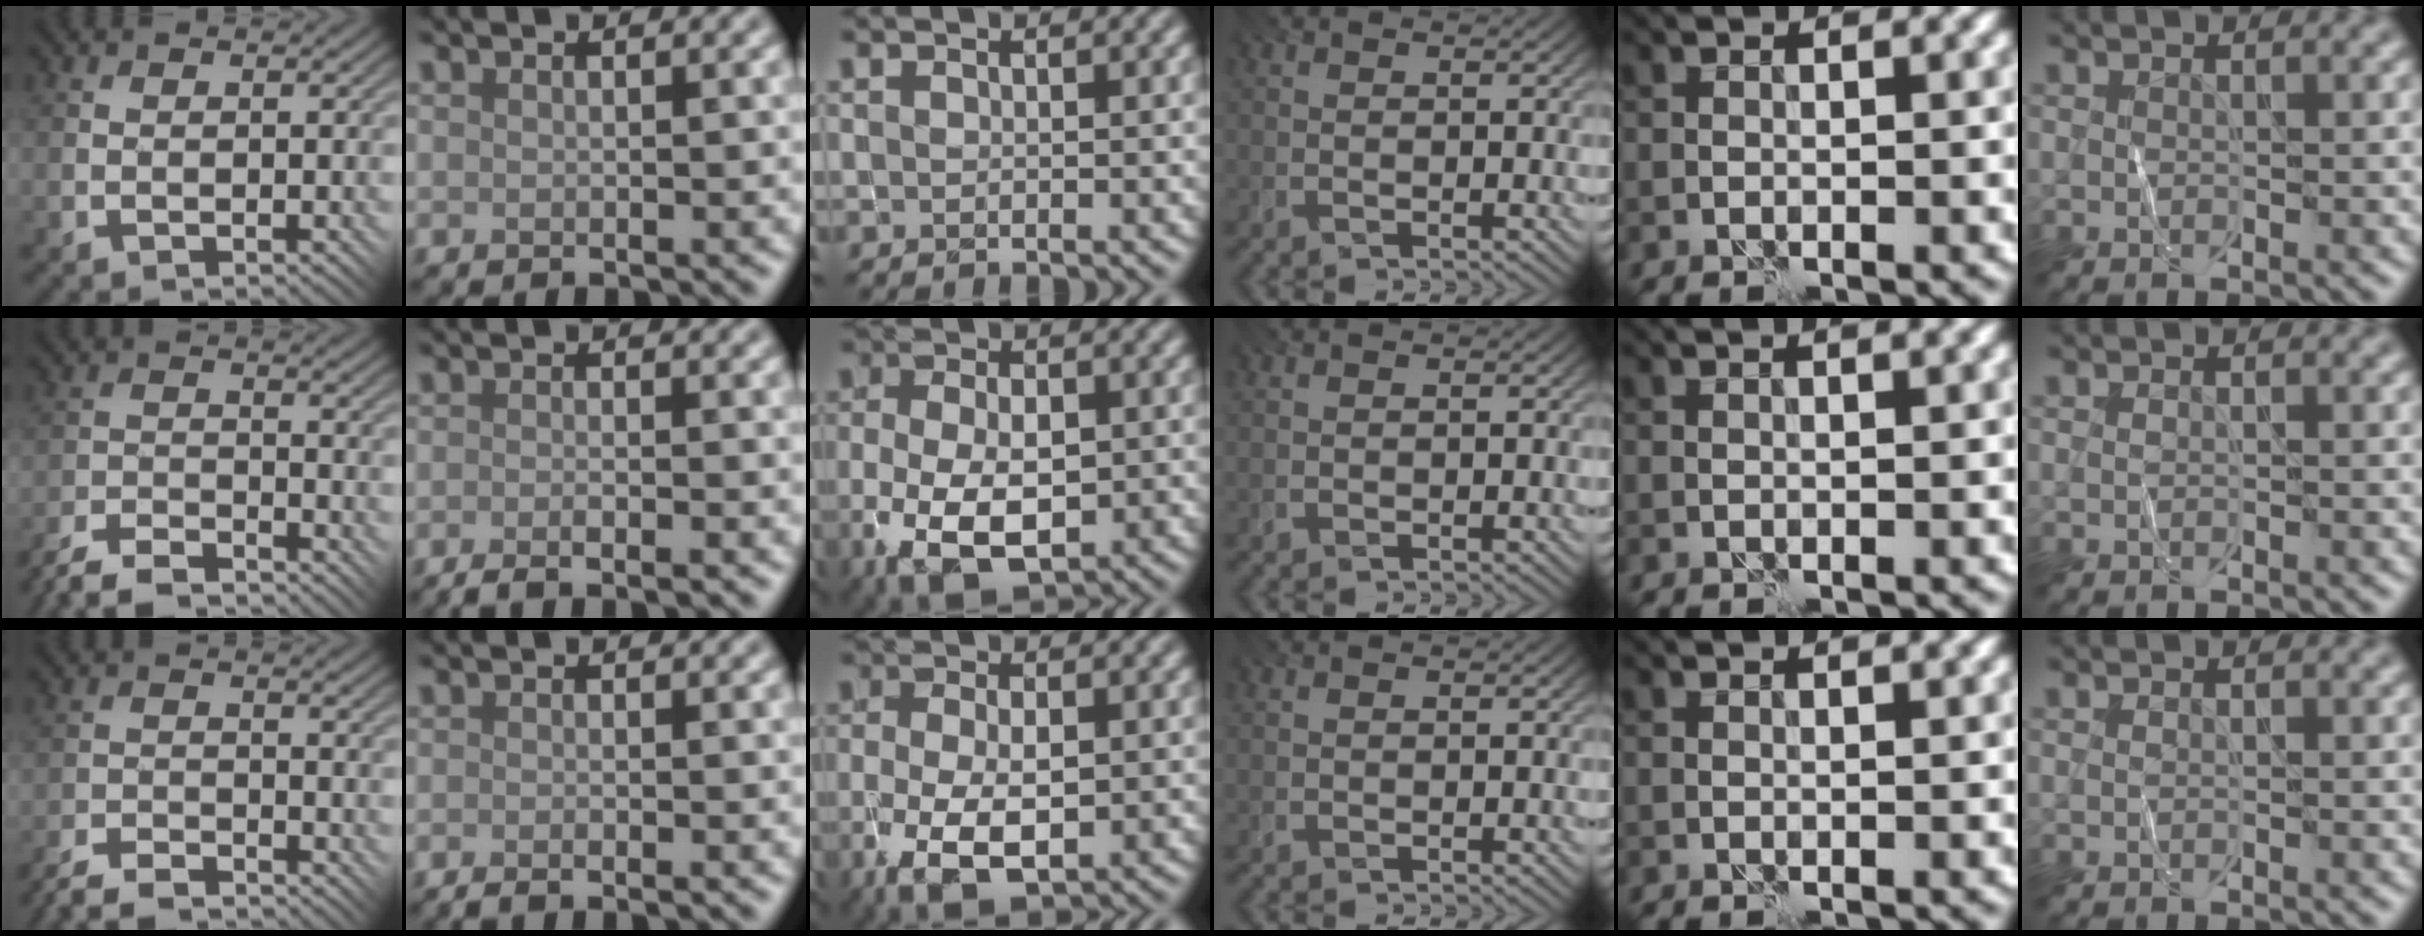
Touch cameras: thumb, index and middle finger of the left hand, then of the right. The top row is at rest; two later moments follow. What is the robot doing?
{"motion": "fold", "object": "shorts"}